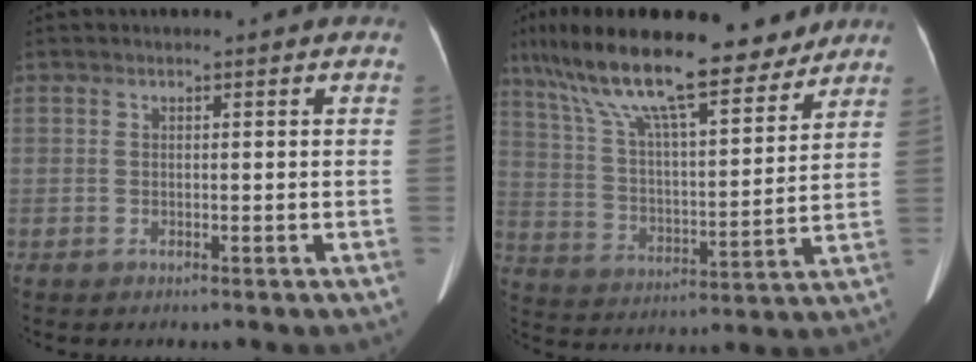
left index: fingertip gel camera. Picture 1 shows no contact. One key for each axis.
{"total": 21.5, "fx": 16.2, "fy": 4.8, "fz": 13.3, "tx": -0.240, "ty": 0.017, "tz": 0.271}